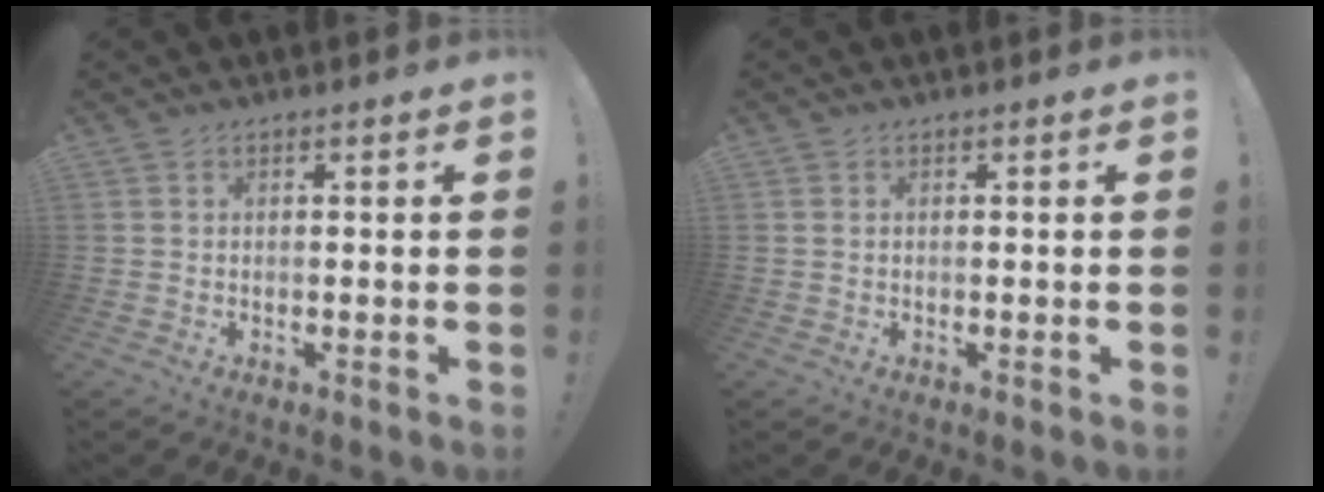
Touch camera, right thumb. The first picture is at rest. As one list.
[{"total": 0.6, "force": [0.2, 0.5, 0.3], "torque": [-0.009, 0.002, 0.005]}]